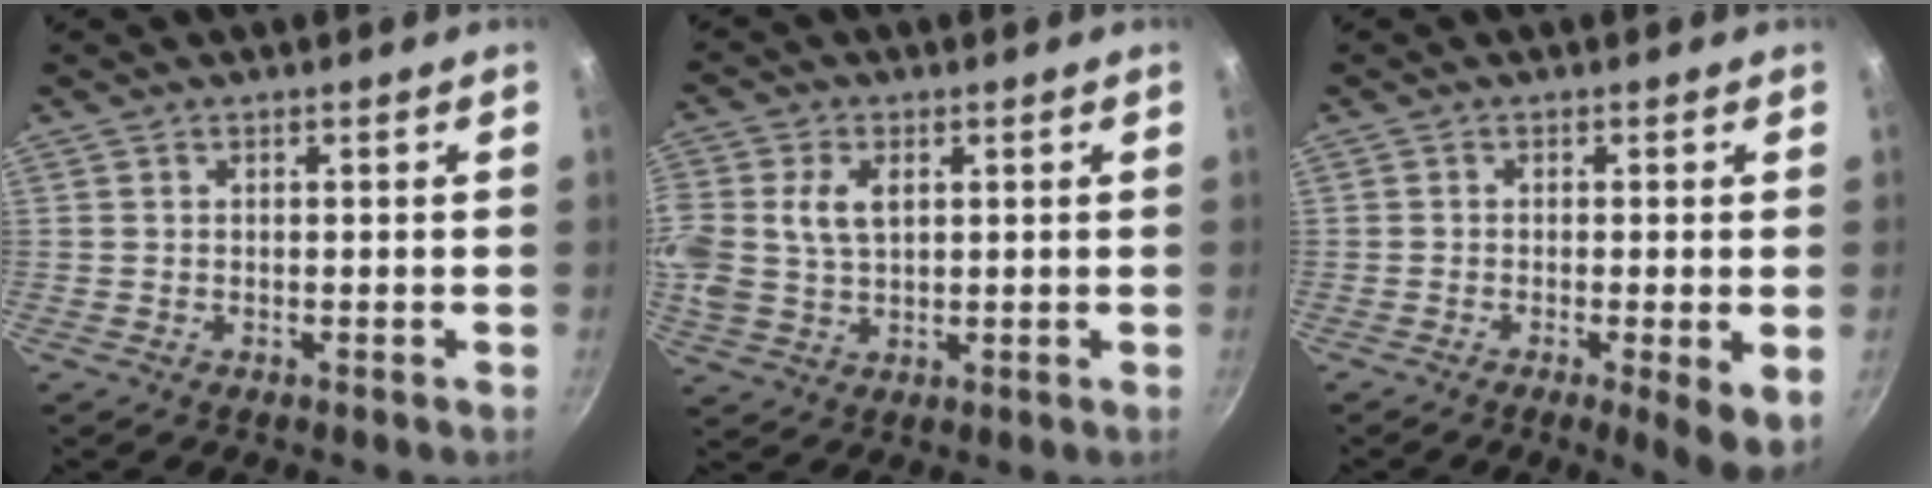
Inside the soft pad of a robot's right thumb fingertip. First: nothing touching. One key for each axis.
{"total": 11.1, "fx": 2.3, "fy": 7.8, "fz": 7.5, "tx": -0.167, "ty": 0.009, "tz": 0.044}
{"total": 6.1, "fx": -1.5, "fy": 1.1, "fz": 5.8, "tx": -0.078, "ty": -0.007, "tz": -0.020}